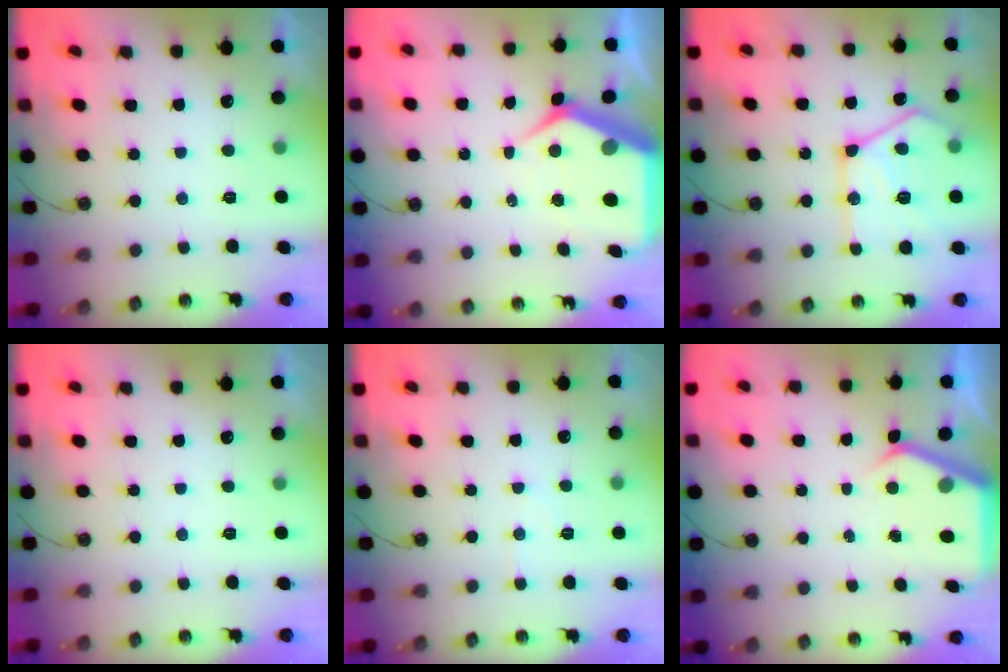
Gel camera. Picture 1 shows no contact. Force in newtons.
{"total": 11.5, "press": 11.4, "slide": 0.9}
{"total": 19.5, "press": 19.4, "slide": 1.8}
{"total": 0.0}
{"total": 5.0, "press": 5.0, "slide": 0.7}
{"total": 5.4, "press": 5.4, "slide": 0.8}